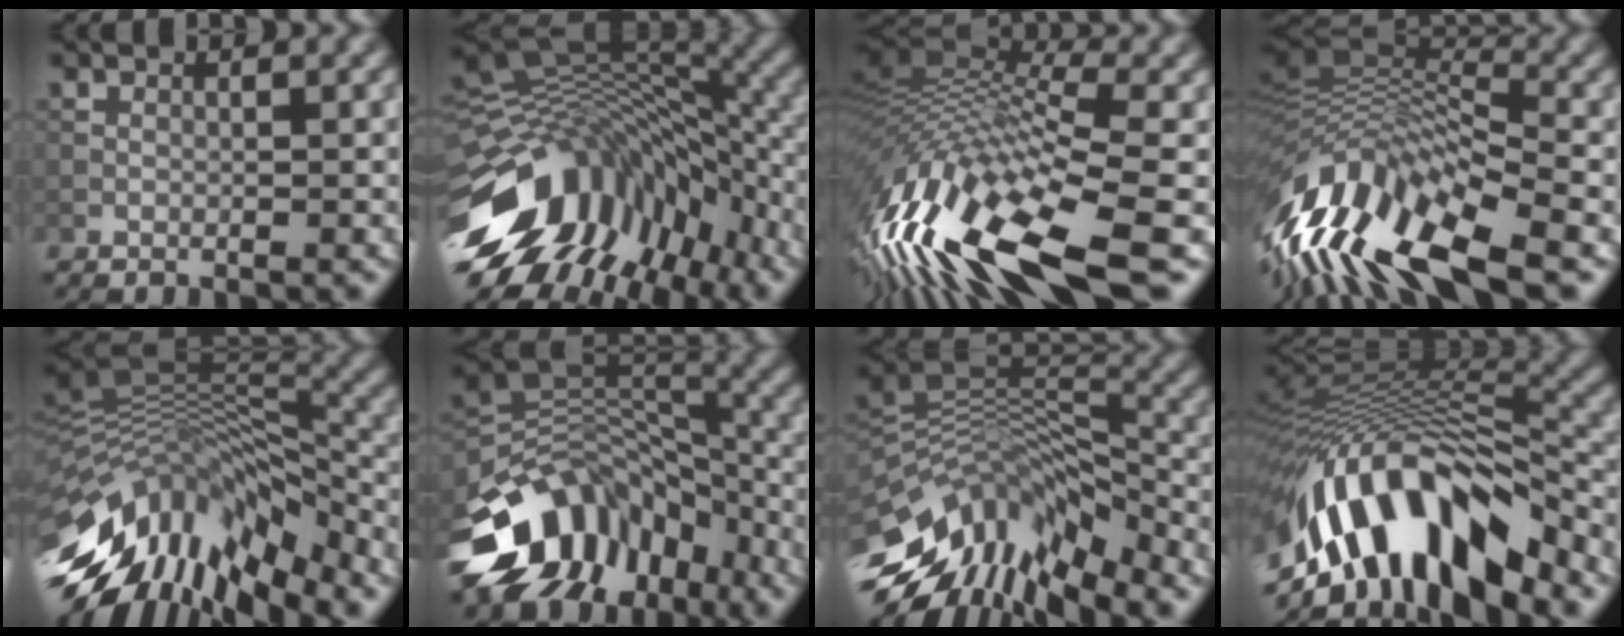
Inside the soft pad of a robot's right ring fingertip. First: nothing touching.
{"total": 15.1, "force": [-6.9, 8.7, 10.3], "torque": [-0.207, 0.006, -0.122]}
{"total": 15.9, "force": [-5.3, 4.9, 14.2], "torque": [-0.293, 0.002, -0.084]}
{"total": 14.1, "force": [-6.0, 5.3, 11.6], "torque": [-0.228, 0.020, -0.110]}
{"total": 14.3, "force": [-7.3, 6.1, 10.6], "torque": [-0.205, 0.014, -0.135]}
{"total": 11.8, "force": [-6.2, 8.1, 6.0], "torque": [-0.105, 0.019, -0.120]}
{"total": 12.4, "force": [-7.9, 5.4, 7.8], "torque": [-0.159, 0.017, -0.144]}
{"total": 14.8, "force": [-7.6, 6.0, 11.2], "torque": [-0.216, 0.021, -0.126]}